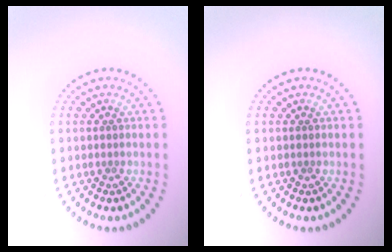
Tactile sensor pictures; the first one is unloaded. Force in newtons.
{"total": 0.0}